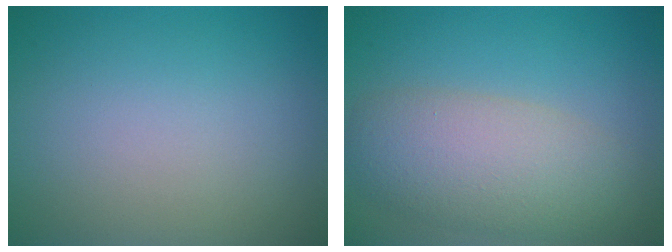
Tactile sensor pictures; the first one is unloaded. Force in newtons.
{"total": 6.3, "press": 6.3, "slide": 0.4}